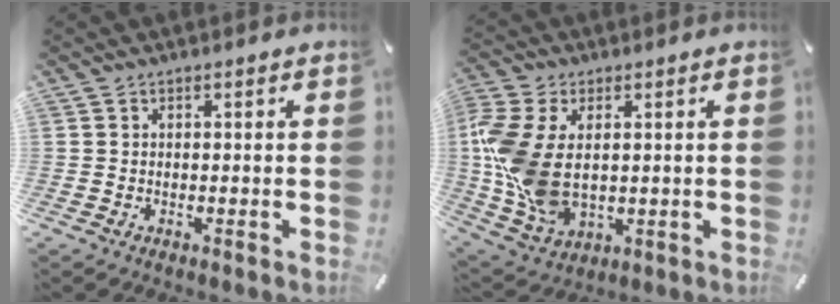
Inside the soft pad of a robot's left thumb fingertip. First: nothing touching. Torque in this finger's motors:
{"motor_torque": [1.53, 3.48, 1.66, -1.12, 0.93]}